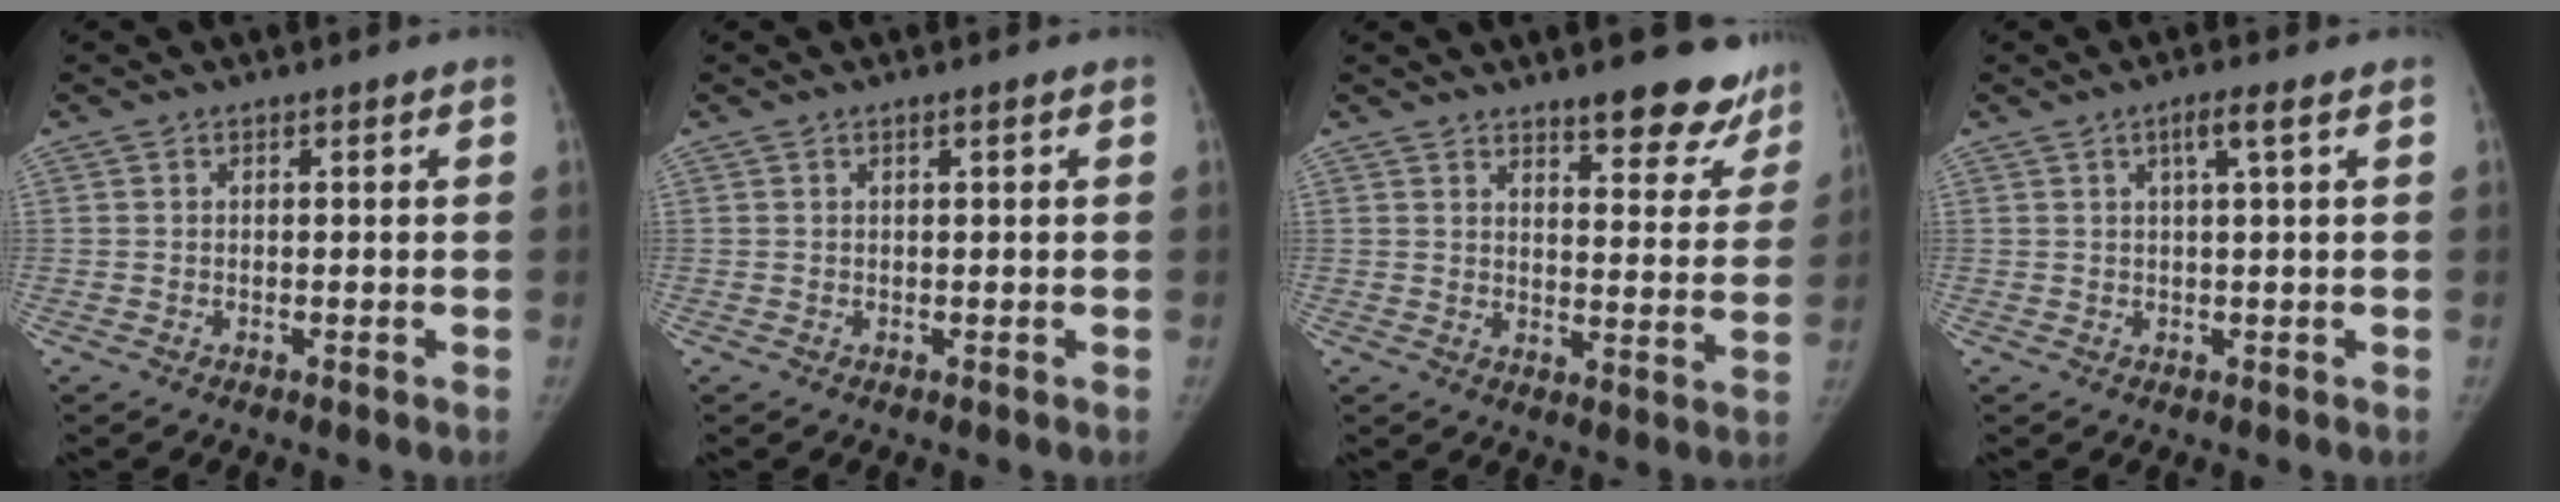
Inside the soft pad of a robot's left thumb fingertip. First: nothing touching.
{"total": 0.6, "force": [0.3, 0.0, 0.6], "torque": [-0.009, 0.002, 0.005]}
{"total": 13.0, "force": [10.1, 4.2, 7.0], "torque": [-0.036, -0.066, 0.124]}
{"total": 2.8, "force": [1.2, -0.1, 2.5], "torque": [-0.052, 0.004, 0.023]}